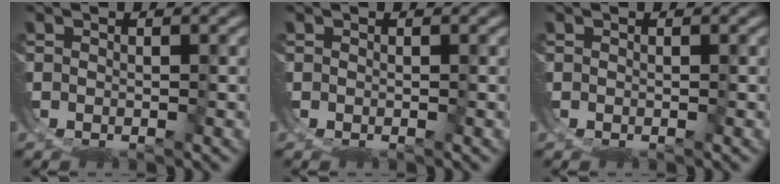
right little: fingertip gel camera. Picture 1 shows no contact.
{"total": 0.0}
{"total": 0.0}